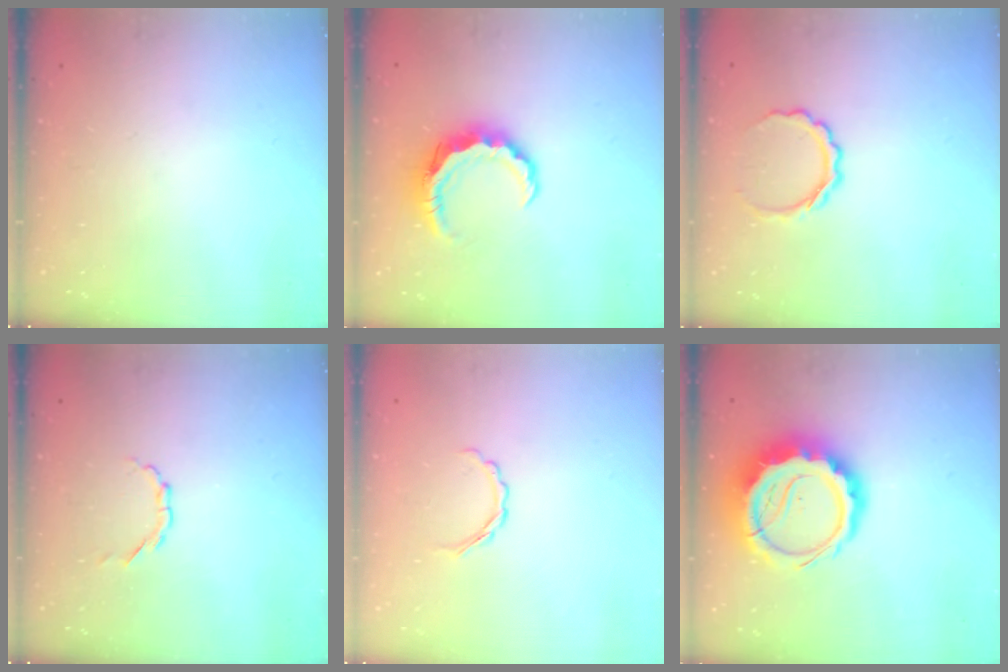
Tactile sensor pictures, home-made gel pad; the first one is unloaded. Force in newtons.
{"total": 8.1, "press": 8.0, "slide": 1.1}
{"total": 6.1, "press": 6.0, "slide": 1.2}
{"total": 2.9, "press": 2.7, "slide": 1.1}
{"total": 3.1, "press": 3.0, "slide": 0.8}
{"total": 12.6, "press": 12.3, "slide": 3.0}